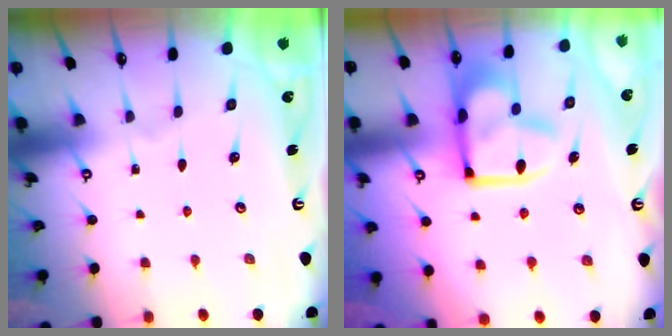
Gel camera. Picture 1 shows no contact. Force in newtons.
{"total": 14.5, "press": 14.4, "slide": 1.8}